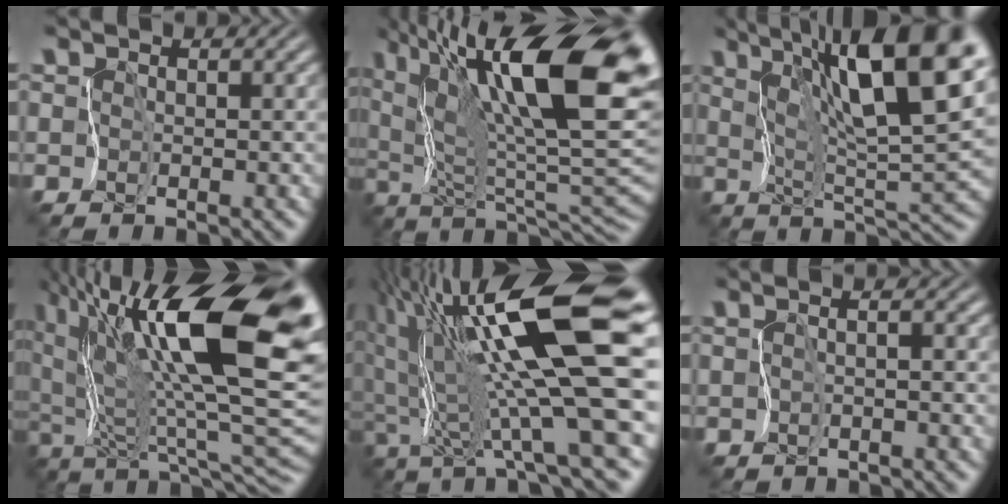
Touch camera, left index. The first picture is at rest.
{"total": 17.0, "force": [7.1, 3.8, 14.9], "torque": [-0.239, 0.025, 0.129]}
{"total": 13.1, "force": [6.7, 2.3, 11.0], "torque": [-0.182, 0.007, 0.114]}
{"total": 17.2, "force": [7.4, 4.4, 14.9], "torque": [-0.259, 0.028, 0.140]}
{"total": 16.2, "force": [4.6, 1.8, 15.5], "torque": [-0.288, 0.005, 0.091]}
{"total": 0.7, "force": [-0.5, -0.4, 0.3], "torque": [-0.012, -0.002, -0.006]}